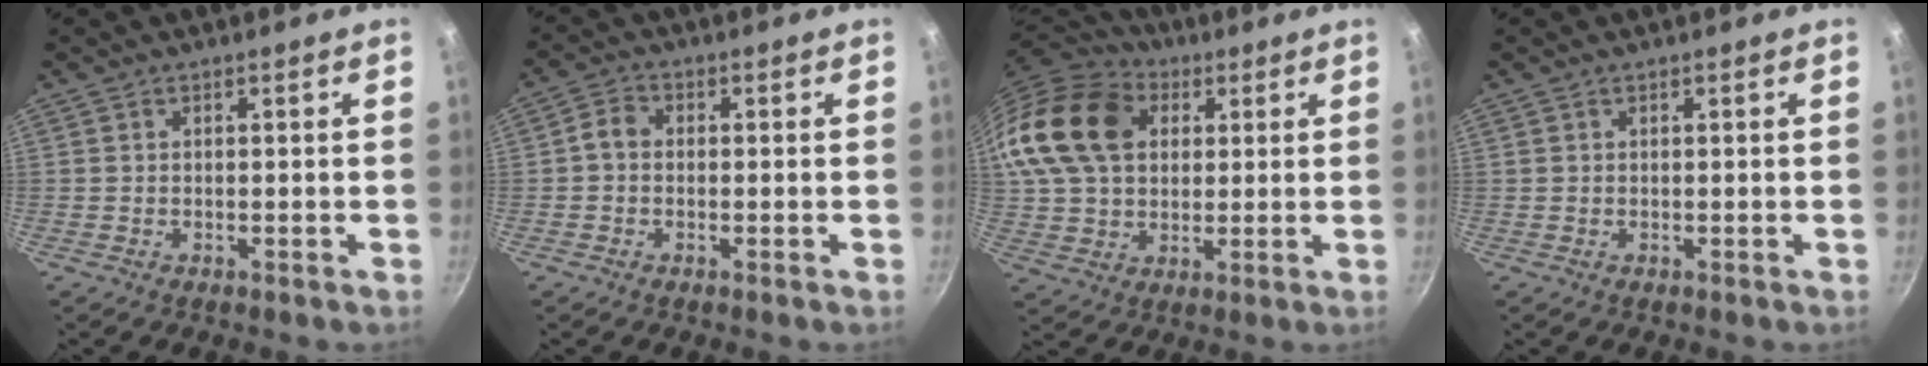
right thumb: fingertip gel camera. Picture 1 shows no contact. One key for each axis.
{"total": 2.8, "fx": -0.3, "fy": 2.3, "fz": 1.6, "tx": -0.032, "ty": 0.012, "tz": -0.016}
{"total": 20.0, "fx": 6.1, "fy": 14.7, "fz": 12.2, "tx": -0.219, "ty": 0.014, "tz": 0.105}
{"total": 0.0}